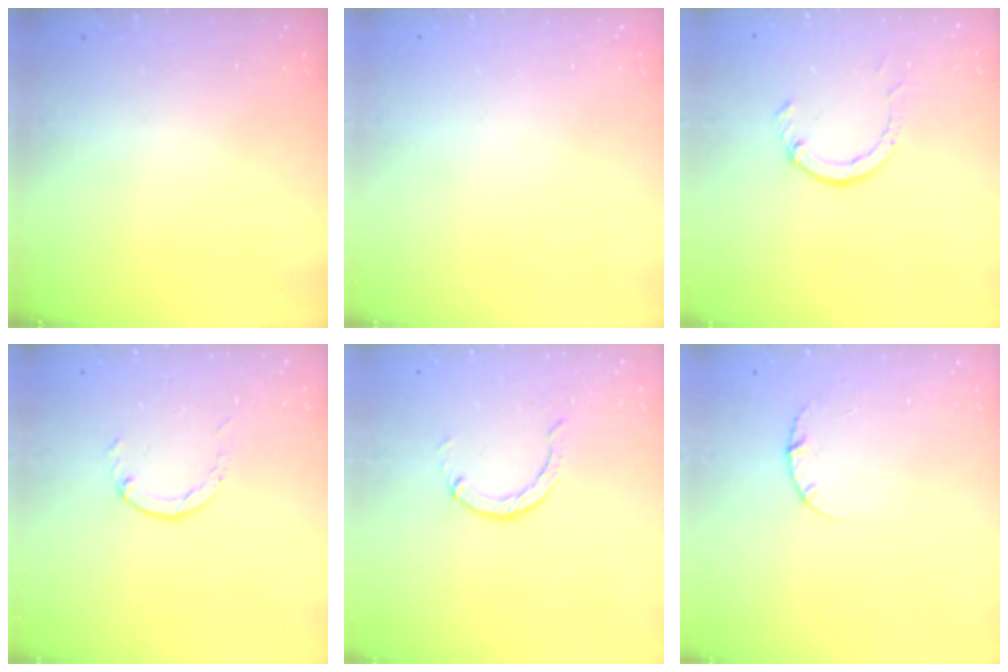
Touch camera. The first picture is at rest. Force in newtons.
{"total": 0.0}
{"total": 2.3, "press": 2.3, "slide": 0.3}
{"total": 0.0}
{"total": 1.0, "press": 0.9, "slide": 0.3}
{"total": 2.5, "press": 2.5, "slide": 0.3}